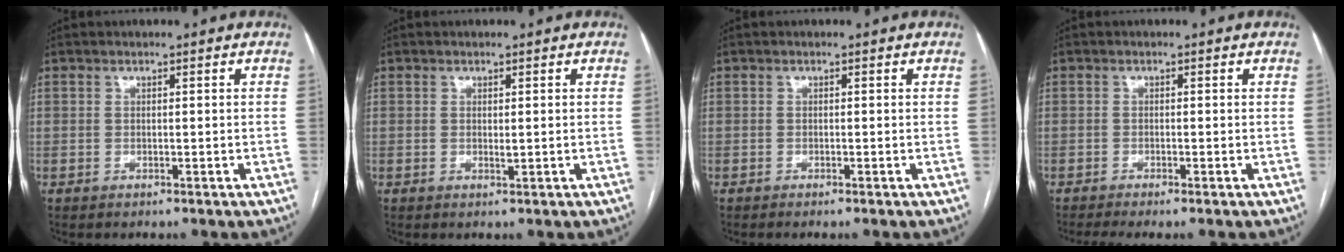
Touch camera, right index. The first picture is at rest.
{"total": 0.7, "force": [0.1, 0.2, 0.7], "torque": [-0.013, -0.004, 0.004]}
{"total": 0.5, "force": [-0.4, -0.2, 0.3], "torque": [-0.008, 0.001, -0.009]}
{"total": 3.0, "force": [-2.2, -0.1, 2.0], "torque": [-0.031, -0.005, -0.037]}